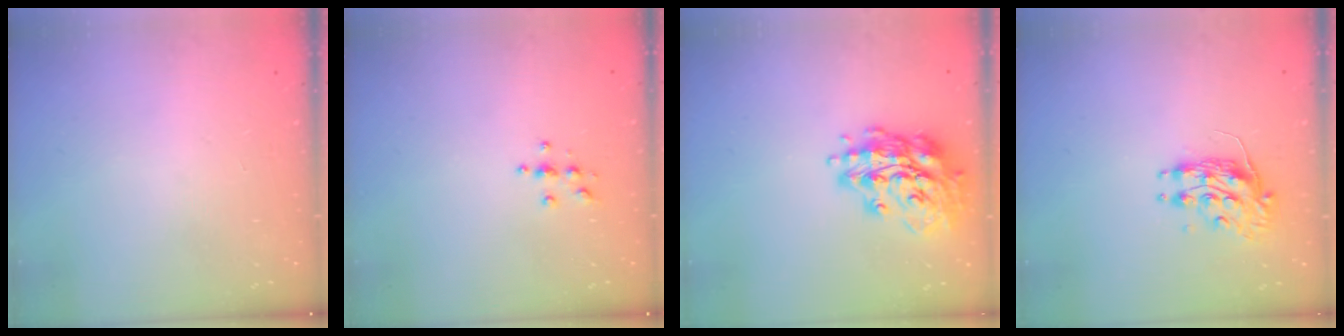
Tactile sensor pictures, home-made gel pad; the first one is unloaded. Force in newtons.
{"total": 3.8, "press": 3.8, "slide": 0.4}
{"total": 16.1, "press": 15.9, "slide": 2.1}
{"total": 8.8, "press": 8.8, "slide": 0.0}